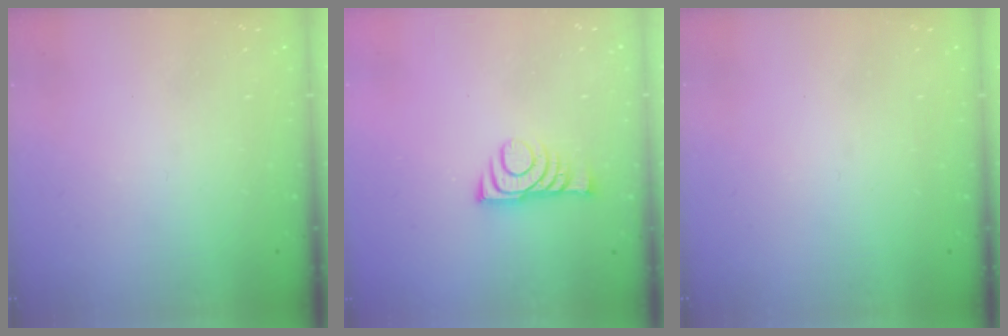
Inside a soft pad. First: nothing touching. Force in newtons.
{"total": 8.2, "press": 8.1, "slide": 1.0}
{"total": 0.0}